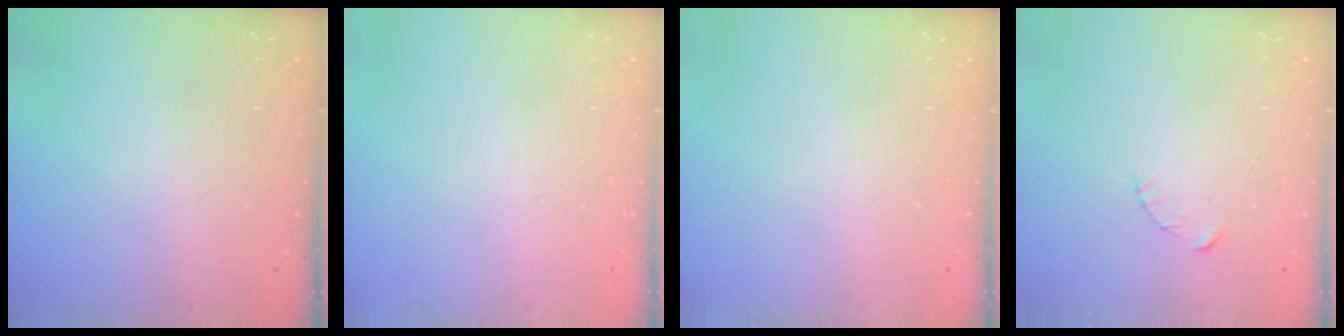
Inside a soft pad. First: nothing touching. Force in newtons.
{"total": 0.0}
{"total": 0.0}
{"total": 2.3, "press": 2.3, "slide": 0.3}